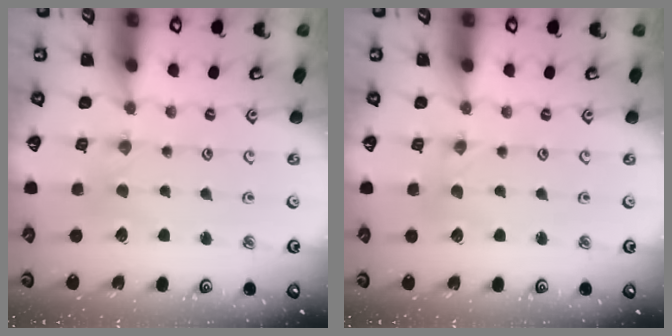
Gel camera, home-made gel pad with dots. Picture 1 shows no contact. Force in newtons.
{"total": 0.0}